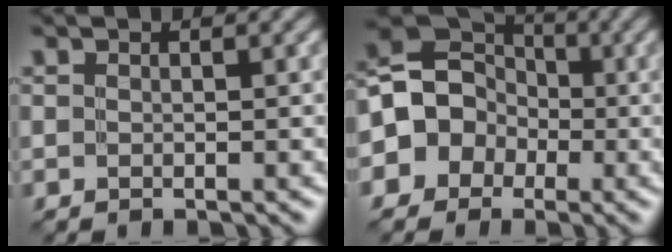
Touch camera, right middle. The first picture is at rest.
{"total": 6.9, "force": [-1.4, 6.2, 2.6], "torque": [-0.027, 0.010, -0.053]}